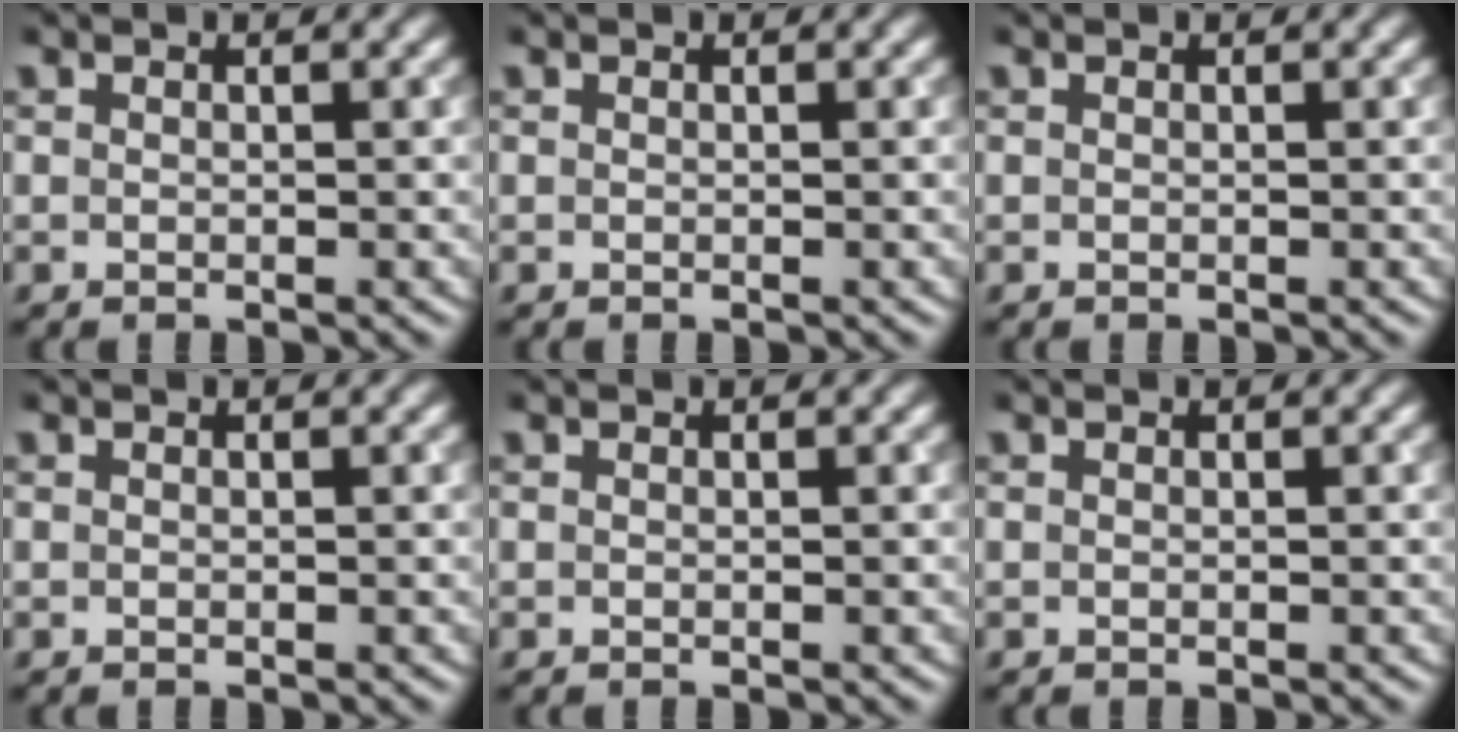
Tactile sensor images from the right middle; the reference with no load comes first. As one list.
[{"total": 0.0}, {"total": 0.0}, {"total": 0.0}, {"total": 0.0}, {"total": 0.0}]